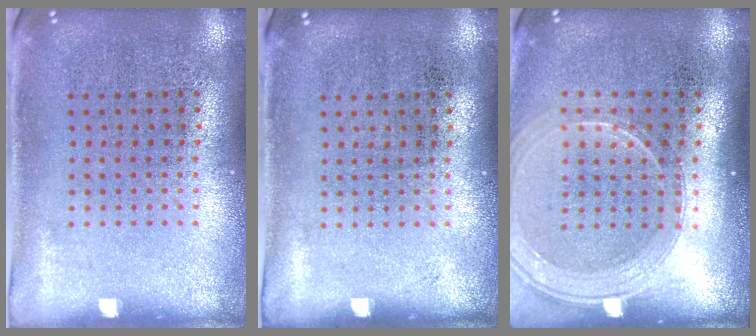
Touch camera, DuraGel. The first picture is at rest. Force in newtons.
{"total": 0.0}
{"total": 1.9, "press": 1.7, "slide": 0.8}